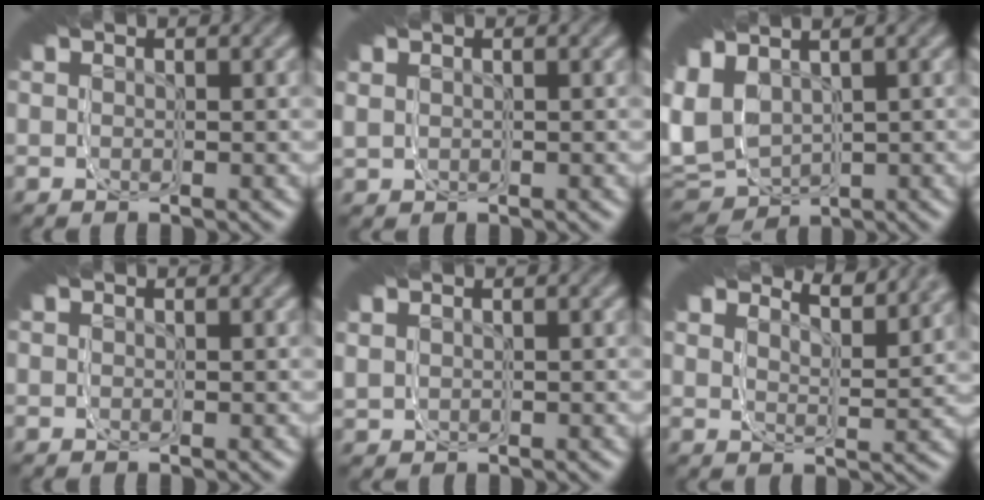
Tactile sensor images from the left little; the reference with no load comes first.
{"total": 1.8, "force": [0.0, 1.7, 0.7], "torque": [-0.024, -0.007, 0.001]}
{"total": 8.0, "force": [-0.9, 6.2, 5.0], "torque": [-0.096, -0.015, -0.013]}
{"total": 0.0}
{"total": 2.4, "force": [0.2, 2.2, 0.9], "torque": [-0.034, -0.007, 0.004]}
{"total": 4.4, "force": [4.4, 0.2, 0.4], "torque": [-0.033, 0.036, 0.055]}